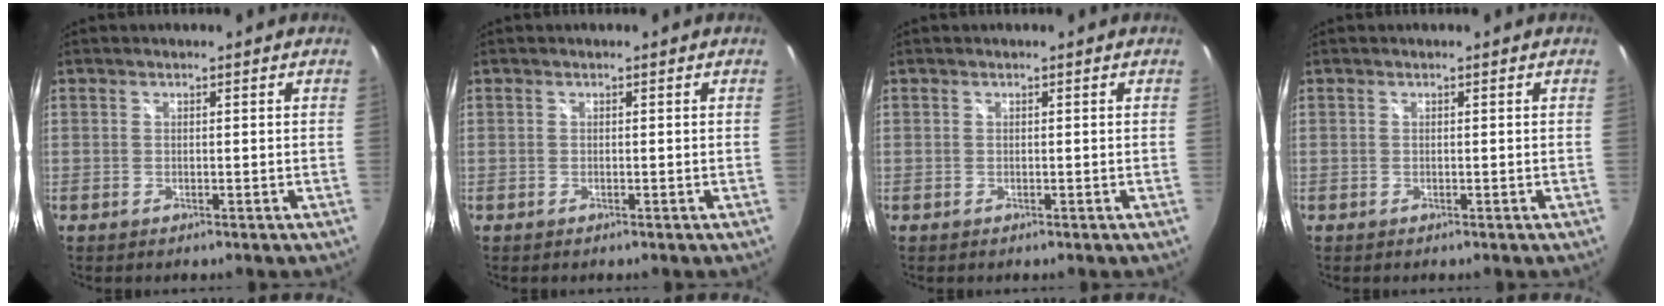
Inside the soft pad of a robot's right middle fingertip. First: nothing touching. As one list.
[{"total": 0.0}, {"total": 0.0}, {"total": 0.0}]